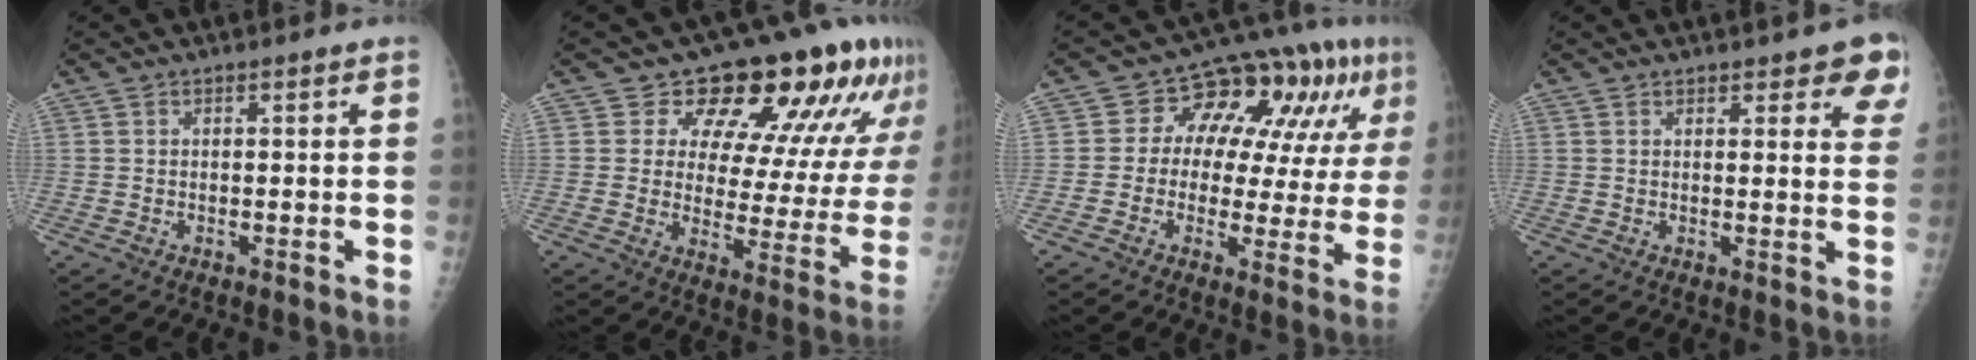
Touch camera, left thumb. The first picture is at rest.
{"total": 19.3, "force": [12.5, 9.5, 11.4], "torque": [-0.088, -0.053, 0.151]}
{"total": 16.5, "force": [5.0, 8.4, 13.3], "torque": [-0.142, 0.025, 0.061]}
{"total": 6.5, "force": [4.7, 2.6, 3.7], "torque": [-0.007, -0.021, 0.043]}